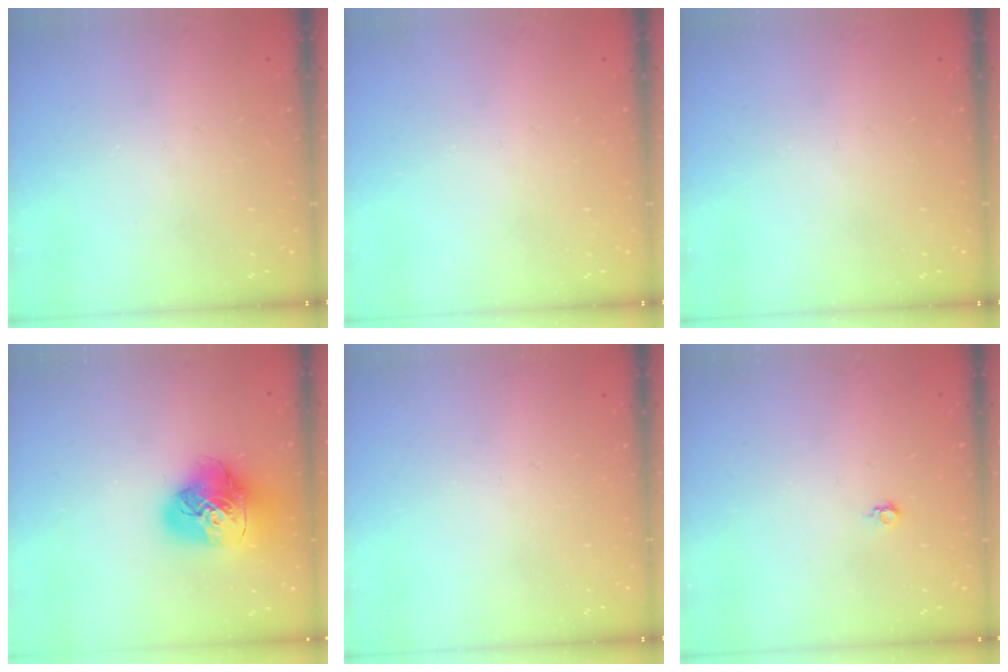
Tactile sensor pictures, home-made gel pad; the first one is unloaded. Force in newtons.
{"total": 0.0}
{"total": 0.0}
{"total": 18.2, "press": 18.0, "slide": 2.2}
{"total": 0.0}
{"total": 4.0, "press": 4.0, "slide": 0.6}